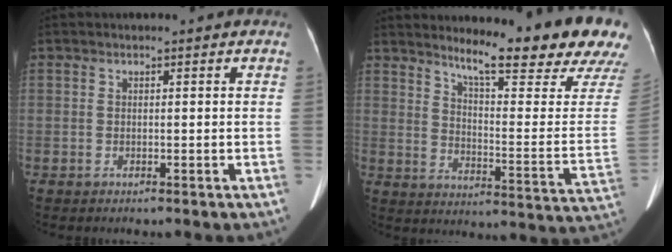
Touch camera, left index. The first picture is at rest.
{"total": 20.6, "force": [17.6, 0.4, 10.7], "torque": [-0.155, -0.090, 0.220]}